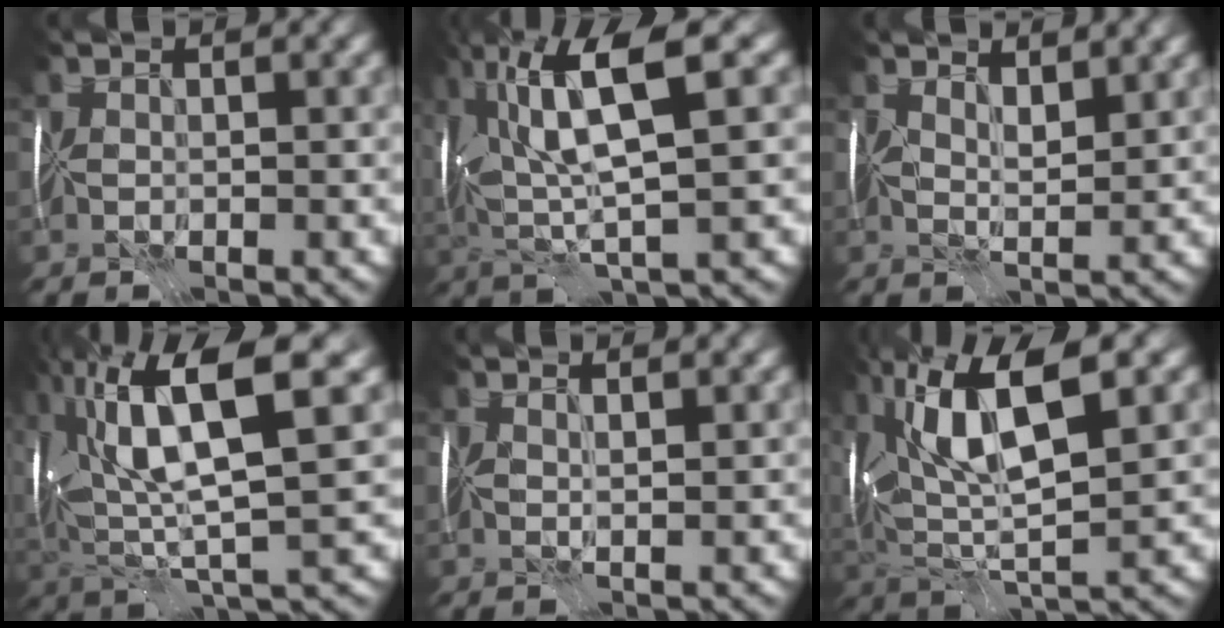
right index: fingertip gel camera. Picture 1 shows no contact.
{"total": 9.7, "force": [2.0, 2.5, 9.2], "torque": [-0.180, 0.013, 0.034]}
{"total": 2.4, "force": [1.4, 0.9, 1.7], "torque": [-0.031, -0.007, 0.021]}
{"total": 12.0, "force": [3.2, 3.6, 11.0], "torque": [-0.221, 0.013, 0.056]}
{"total": 0.8, "force": [0.3, -0.1, 0.7], "torque": [-0.011, -0.005, 0.003]}
{"total": 10.6, "force": [2.8, 3.8, 9.5], "torque": [-0.176, 0.010, 0.044]}